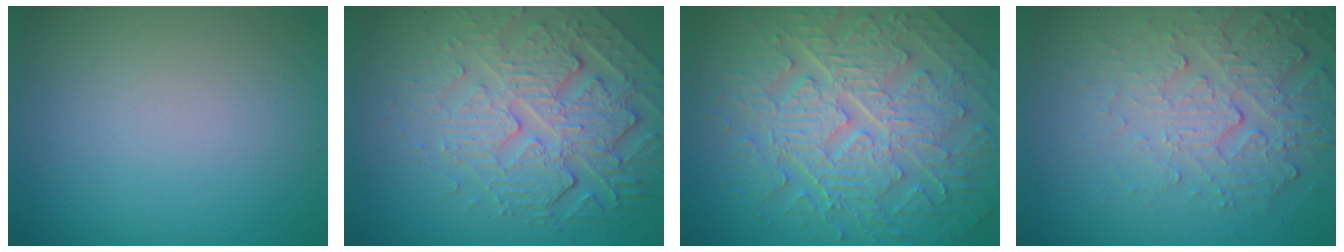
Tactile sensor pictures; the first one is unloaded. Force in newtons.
{"total": 6.9, "press": 5.1, "slide": 4.7}
{"total": 9.9, "press": 6.7, "slide": 7.3}
{"total": 5.2, "press": 3.5, "slide": 3.9}